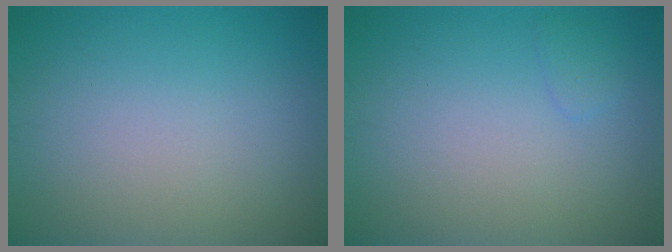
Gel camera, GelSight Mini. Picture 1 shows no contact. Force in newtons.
{"total": 0.8, "press": 0.8, "slide": 0.0}